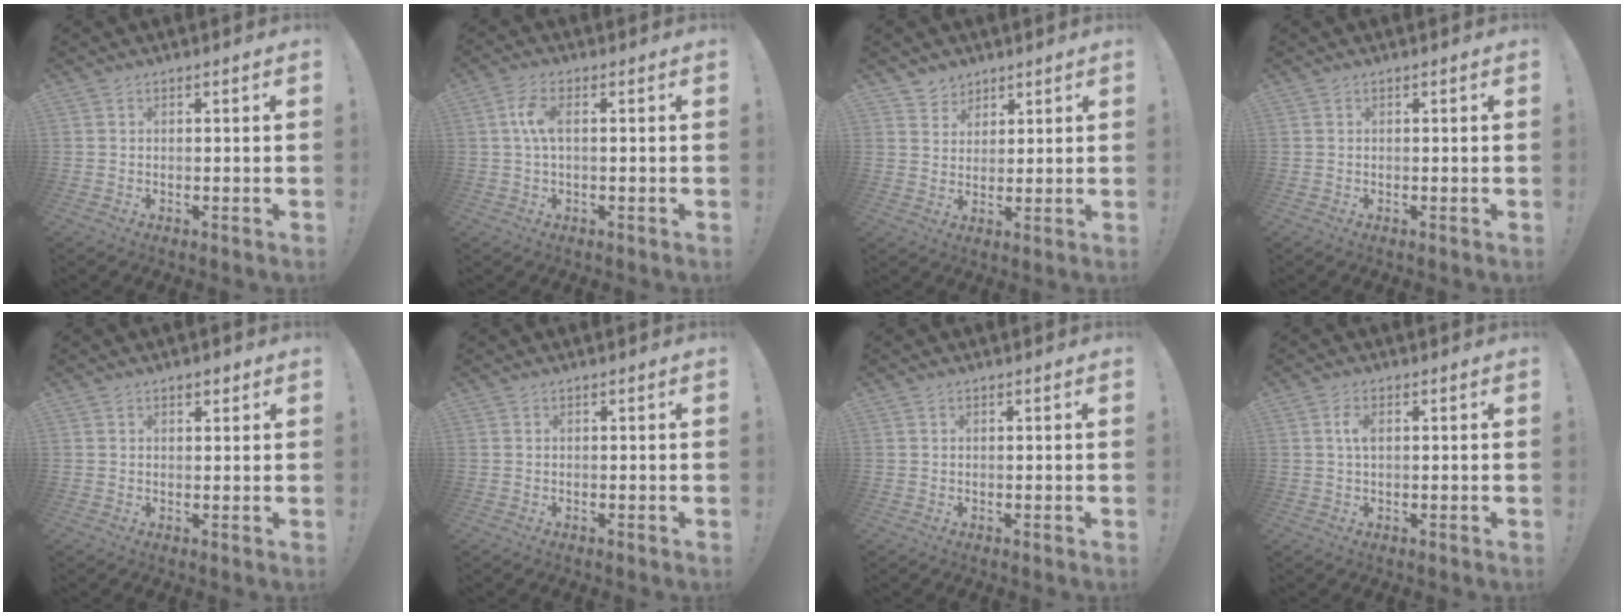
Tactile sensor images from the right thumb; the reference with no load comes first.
{"total": 6.0, "force": [0.4, 2.4, 5.5], "torque": [-0.108, 0.000, 0.006]}
{"total": 4.7, "force": [3.4, 3.2, -0.1], "torque": [0.005, -0.028, 0.065]}
{"total": 0.0}
{"total": 1.9, "force": [1.3, 1.0, 0.8], "torque": [0.006, -0.007, 0.020]}
{"total": 0.0}
{"total": 0.0}
{"total": 3.3, "force": [0.5, 1.6, 2.9], "torque": [-0.053, 0.005, 0.007]}